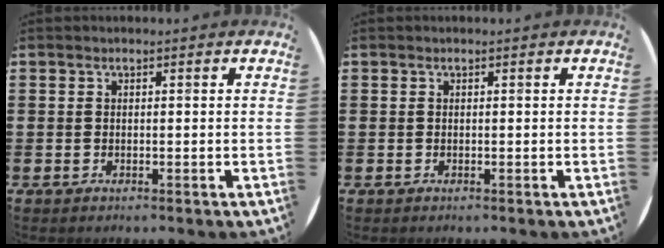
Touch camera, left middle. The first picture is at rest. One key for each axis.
{"total": 0.0}